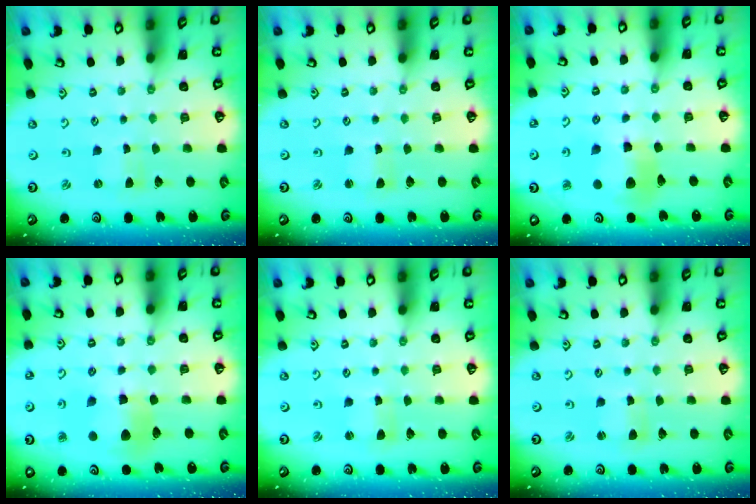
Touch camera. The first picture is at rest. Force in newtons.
{"total": 0.9, "press": 0.9, "slide": 0.2}
{"total": 11.1, "press": 11.0, "slide": 1.3}
{"total": 9.2, "press": 9.1, "slide": 1.5}
{"total": 2.2, "press": 2.2, "slide": 0.3}
{"total": 2.2, "press": 2.2, "slide": 0.3}